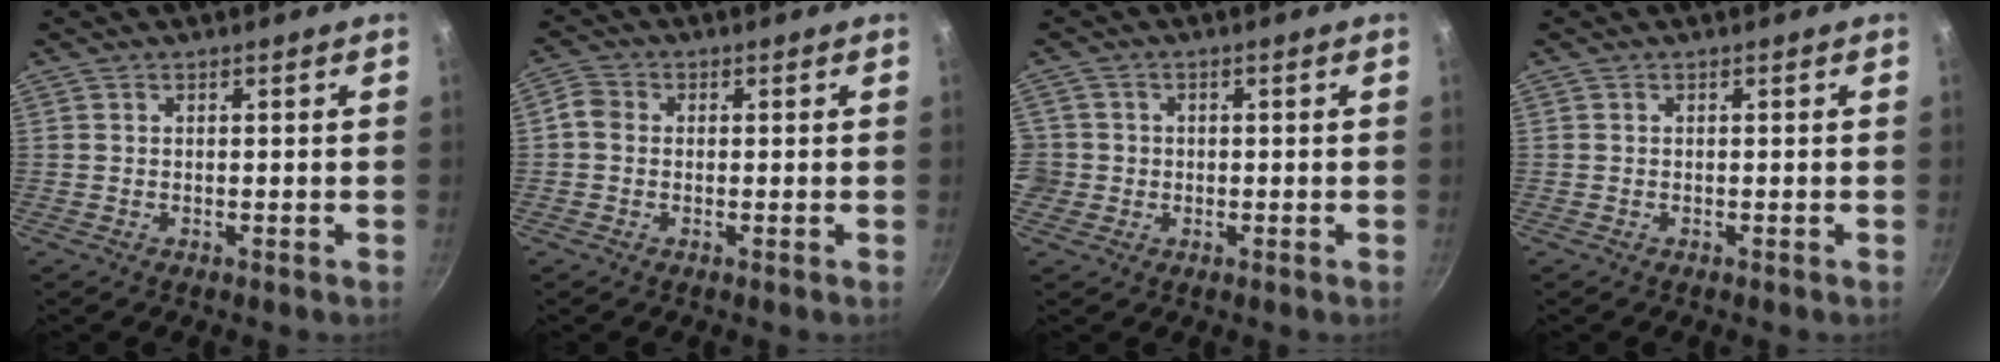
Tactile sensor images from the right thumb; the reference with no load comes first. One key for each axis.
{"total": 3.1, "fx": -0.3, "fy": 2.7, "fz": 1.4, "tx": -0.024, "ty": 0.010, "tz": -0.018}
{"total": 3.7, "fx": -0.6, "fy": 3.6, "fz": 0.6, "tx": 0.006, "ty": 0.015, "tz": -0.011}
{"total": 0.0}